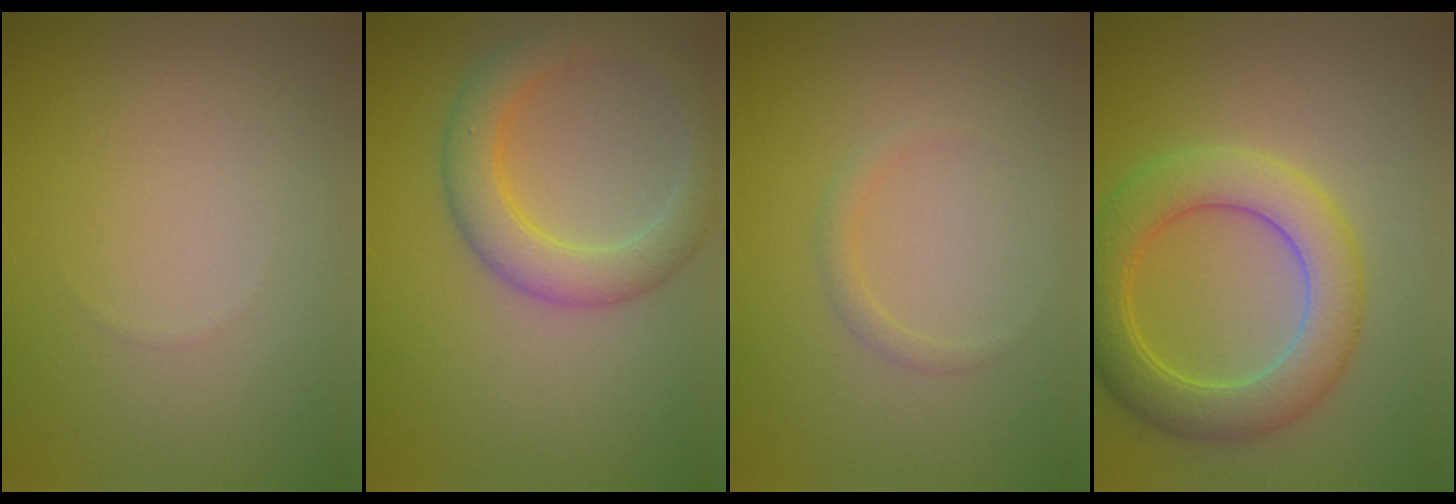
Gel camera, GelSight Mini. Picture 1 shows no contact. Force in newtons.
{"total": 4.6, "press": 4.6, "slide": 0.2}
{"total": 1.0, "press": 1.0, "slide": 0.0}
{"total": 6.4, "press": 6.3, "slide": 0.4}